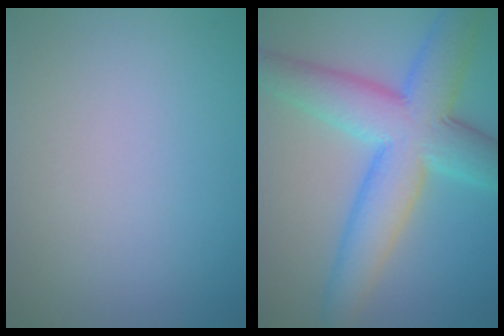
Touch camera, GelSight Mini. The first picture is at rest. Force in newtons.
{"total": 9.7, "press": 9.7, "slide": 0.1}